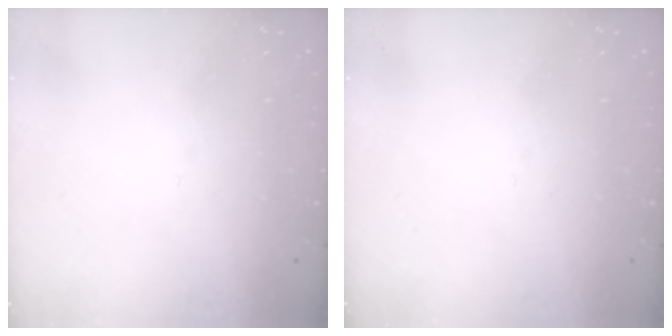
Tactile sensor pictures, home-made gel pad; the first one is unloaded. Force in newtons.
{"total": 0.0}